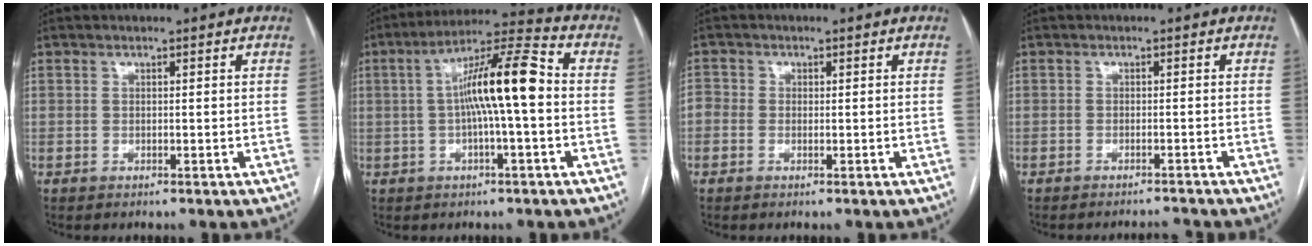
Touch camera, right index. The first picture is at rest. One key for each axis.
{"total": 11.4, "fx": -0.2, "fy": 0.7, "fz": 11.4, "tx": -0.197, "ty": 0.028, "tz": -0.009}
{"total": 2.1, "fx": -0.4, "fy": 1.9, "fz": 0.7, "tx": -0.007, "ty": 0.008, "tz": -0.014}
{"total": 2.8, "fx": -2.6, "fy": -1.0, "fz": -0.4, "tx": 0.011, "ty": -0.008, "tz": -0.034}